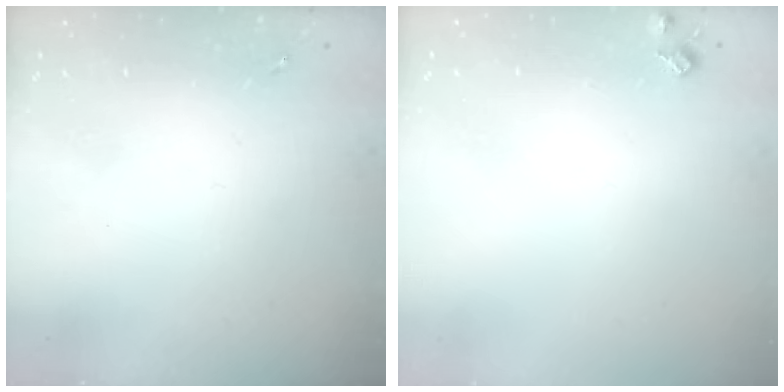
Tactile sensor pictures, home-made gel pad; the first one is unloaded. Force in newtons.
{"total": 5.7, "press": 5.6, "slide": 0.9}